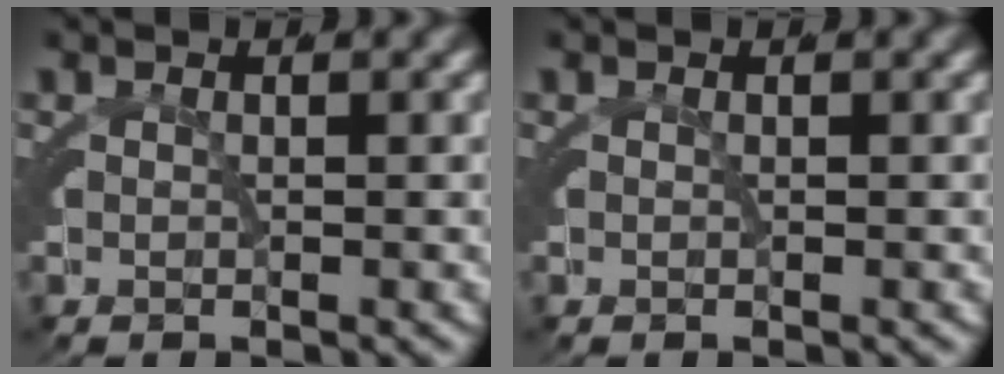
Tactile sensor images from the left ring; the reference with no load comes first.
{"total": 0.0}